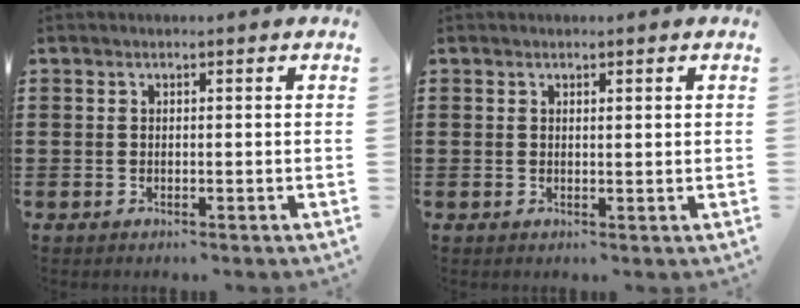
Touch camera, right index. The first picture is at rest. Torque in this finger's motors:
{"motor_torque": [-0.12, 0.25, -0.01, -0.01]}